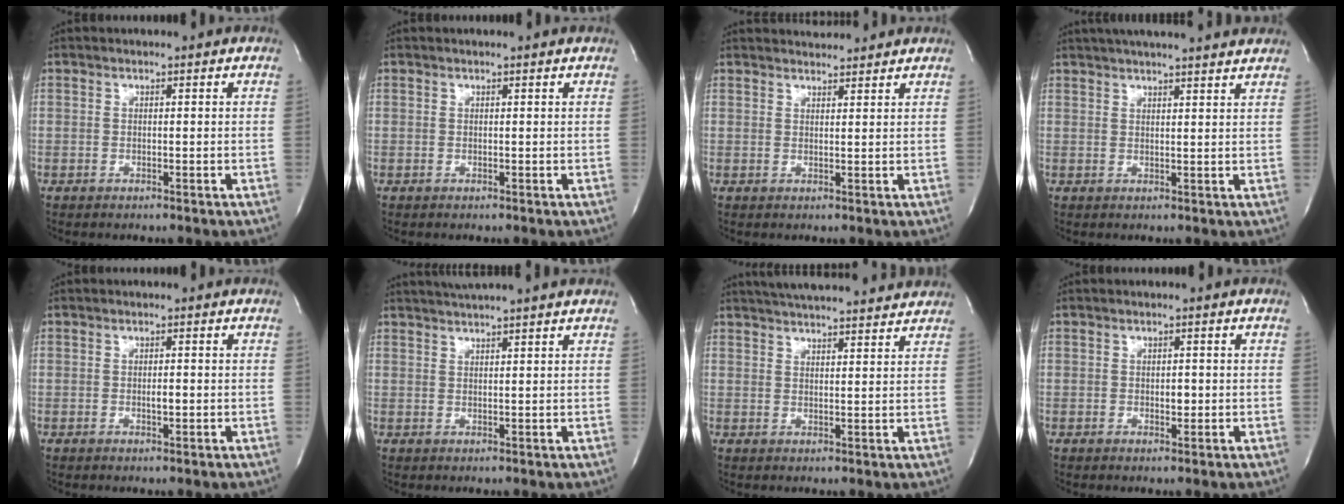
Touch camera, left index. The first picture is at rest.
{"total": 0.8, "force": [0.8, -0.1, 0.2], "torque": [-0.008, 0.000, 0.010]}
{"total": 5.4, "force": [5.3, 0.5, 1.0], "torque": [-0.019, 0.024, 0.071]}
{"total": 16.8, "force": [15.0, 1.2, 7.4], "torque": [-0.122, 0.036, 0.196]}
{"total": 1.3, "force": [-0.2, 0.4, 1.2], "torque": [-0.023, 0.000, -0.003]}
{"total": 7.3, "force": [6.5, -0.8, 3.3], "torque": [-0.056, 0.029, 0.089]}
{"total": 17.3, "force": [15.9, 2.2, 6.4], "torque": [-0.106, 0.036, 0.217]}
{"total": 1.3, "force": [-0.1, 0.8, 1.1], "torque": [-0.015, 0.001, 0.000]}